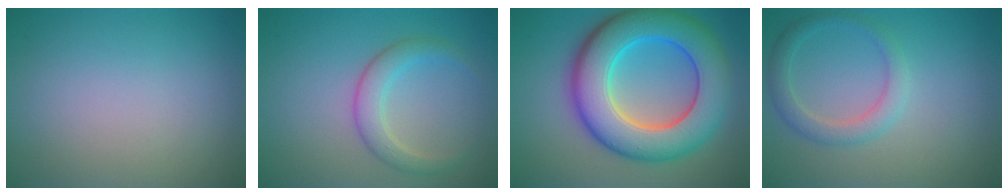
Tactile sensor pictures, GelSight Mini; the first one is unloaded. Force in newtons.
{"total": 2.9, "press": 2.9, "slide": 0.3}
{"total": 11.4, "press": 11.4, "slide": 0.1}
{"total": 2.6, "press": 2.6, "slide": 0.2}